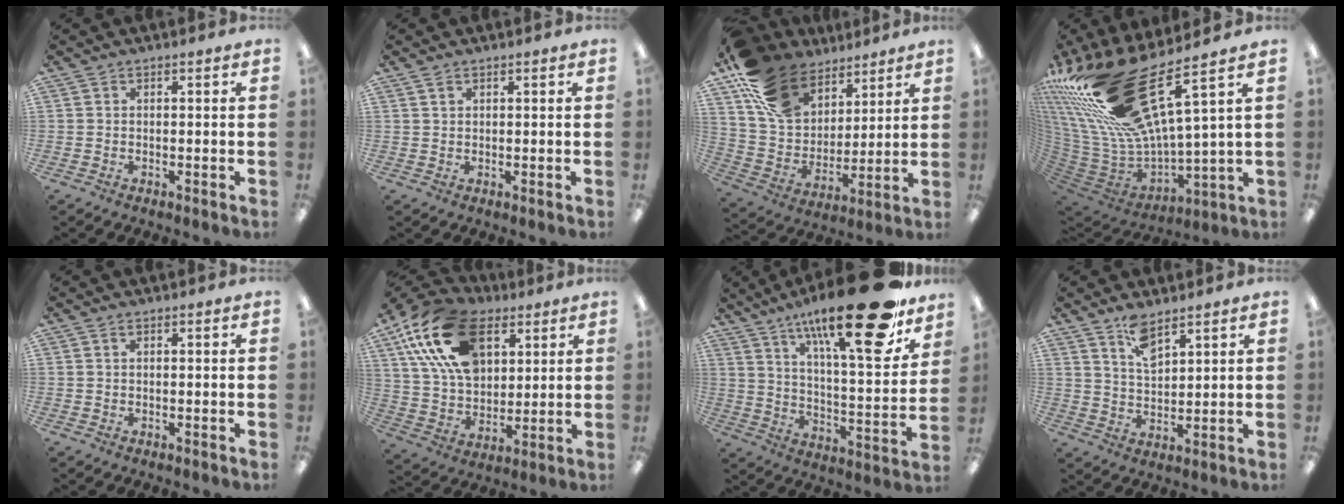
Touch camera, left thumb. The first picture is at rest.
{"total": 1.3, "force": [0.9, 0.7, 0.6], "torque": [-0.013, 0.002, 0.016]}
{"total": 17.6, "force": [11.4, 11.4, 7.1], "torque": [-0.148, -0.054, 0.224]}
{"total": 27.0, "force": [16.9, 7.8, 19.6], "torque": [-0.370, -0.133, 0.309]}
{"total": 0.0}
{"total": 22.3, "force": [10.6, 13.7, 14.1], "torque": [-0.276, -0.021, 0.192]}
{"total": 26.9, "force": [17.8, 7.2, 18.8], "torque": [-0.278, -0.115, 0.280]}
{"total": 6.9, "force": [5.3, 2.7, 3.4], "torque": [-0.057, -0.029, 0.093]}